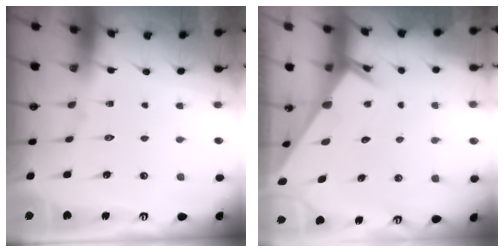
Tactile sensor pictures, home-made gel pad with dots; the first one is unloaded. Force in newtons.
{"total": 1.8, "press": 1.8, "slide": 0.1}